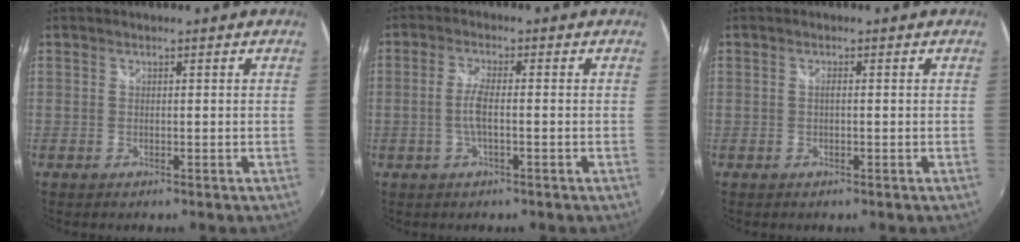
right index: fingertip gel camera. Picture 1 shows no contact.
{"total": 3.5, "force": [-0.8, 0.5, 3.4], "torque": [-0.071, 0.000, -0.015]}
{"total": 0.7, "force": [-0.1, 0.0, 0.7], "torque": [-0.012, 0.003, -0.003]}